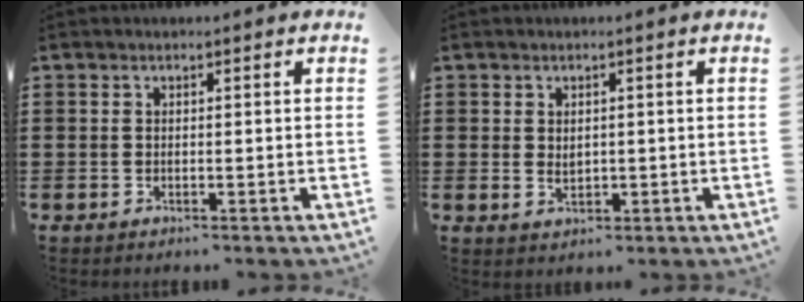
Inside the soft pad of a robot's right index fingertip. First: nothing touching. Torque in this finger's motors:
{"motor_torque": [-0.13, 0.42, 0.03, 0.00]}